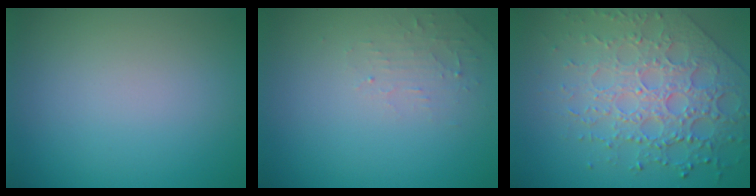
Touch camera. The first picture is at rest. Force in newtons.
{"total": 1.6, "press": 1.5, "slide": 0.3}
{"total": 7.4, "press": 5.4, "slide": 5.1}